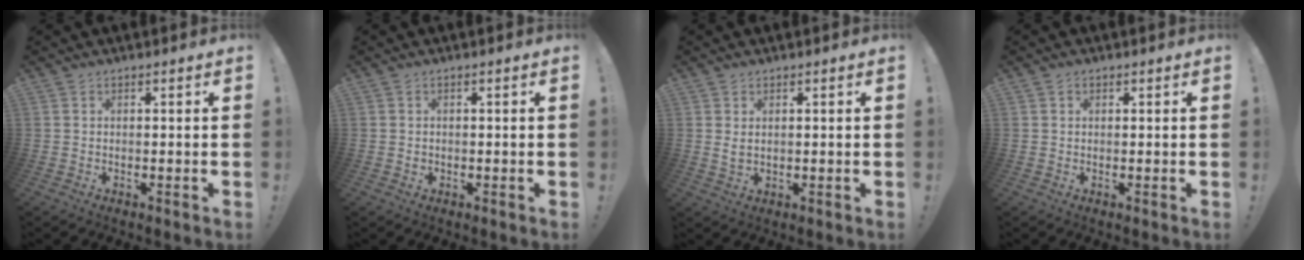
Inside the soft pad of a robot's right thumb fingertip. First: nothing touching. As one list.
[{"total": 0.7, "force": [0.0, 0.7, 0.1], "torque": [0.006, 0.000, -0.003]}, {"total": 2.6, "force": [1.3, 1.2, 1.9], "torque": [-0.026, -0.006, 0.021]}, {"total": 0.8, "force": [0.4, 0.6, 0.0], "torque": [0.004, 0.000, 0.006]}]